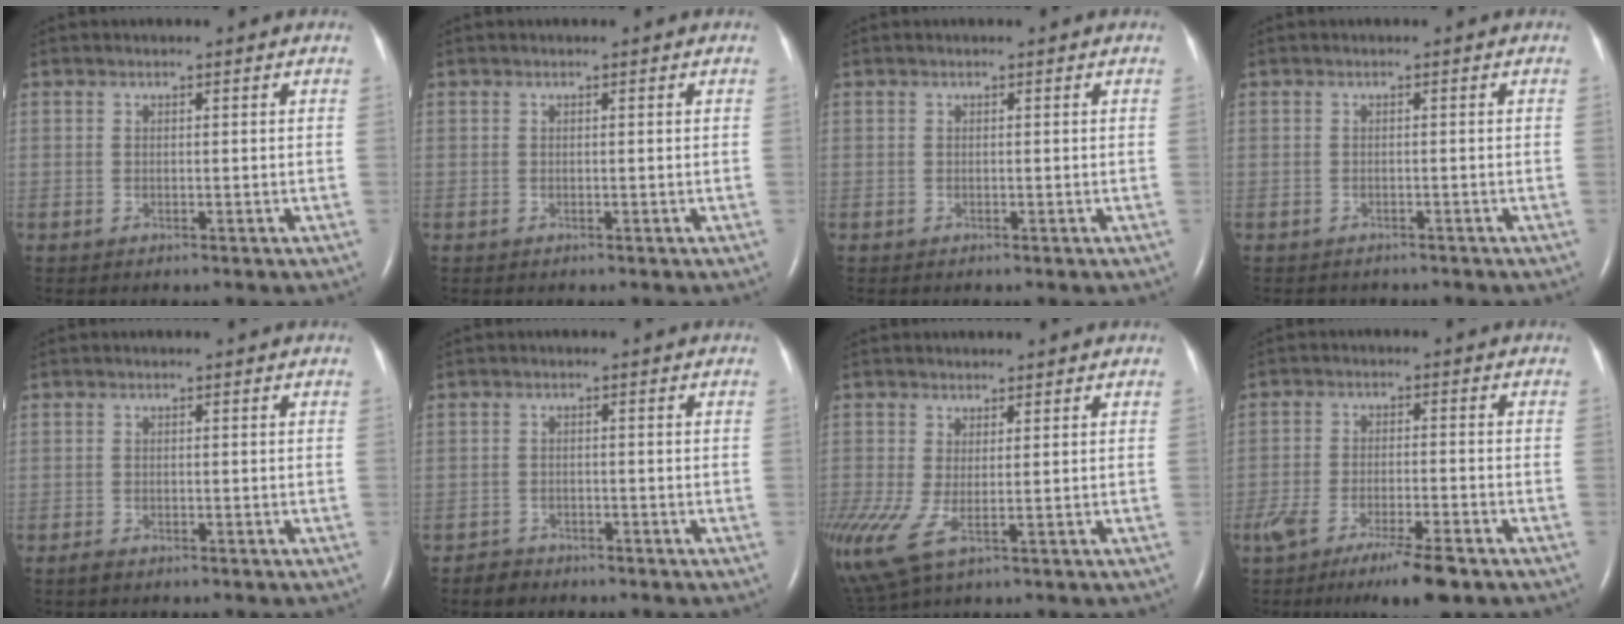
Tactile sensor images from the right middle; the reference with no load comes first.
{"total": 0.0}
{"total": 0.0}
{"total": 3.1, "force": [-2.7, 1.2, 0.7], "torque": [-0.012, -0.003, -0.031]}
{"total": 0.9, "force": [-0.7, 0.4, 0.5], "torque": [-0.015, -0.002, -0.011]}
{"total": 1.9, "force": [-1.6, 1.0, -0.2], "torque": [-0.007, 0.002, -0.028]}
{"total": 8.5, "force": [-1.7, 3.2, 7.7], "torque": [-0.191, -0.013, -0.018]}
{"total": 9.7, "force": [-6.6, 1.2, 7.0], "torque": [-0.118, -0.022, -0.104]}